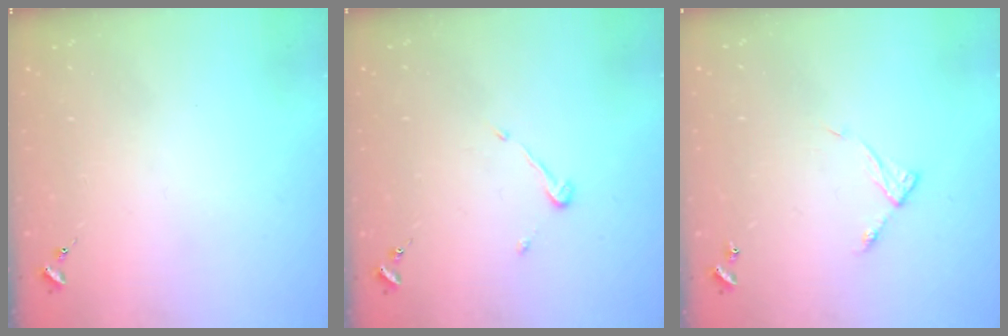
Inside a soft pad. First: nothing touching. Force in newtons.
{"total": 3.6, "press": 3.6, "slide": 0.2}
{"total": 5.8, "press": 5.7, "slide": 0.6}